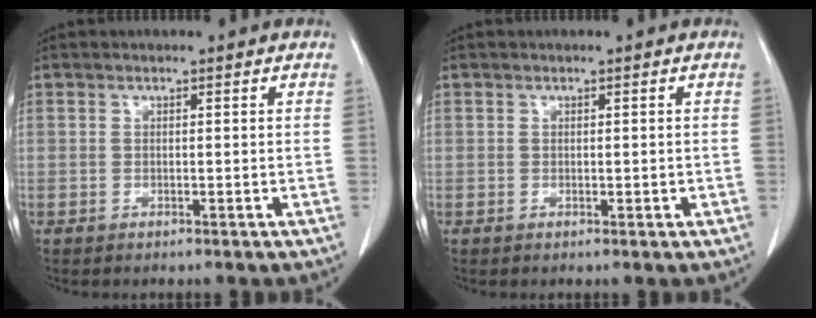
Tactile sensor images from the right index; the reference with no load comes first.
{"total": 0.9, "force": [-0.2, 0.3, 0.9], "torque": [-0.012, -0.002, 0.001]}